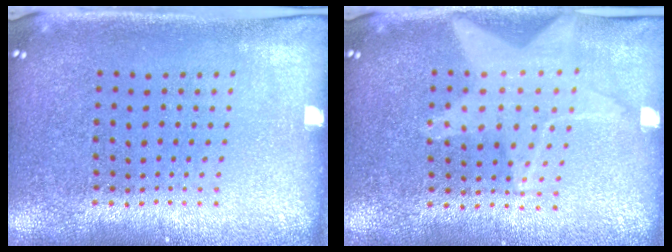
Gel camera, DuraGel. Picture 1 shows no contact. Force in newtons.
{"total": 1.1, "press": 1.1, "slide": 0.1}